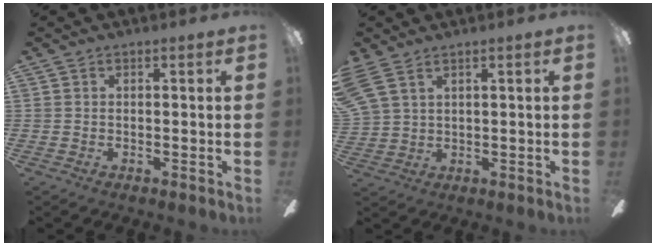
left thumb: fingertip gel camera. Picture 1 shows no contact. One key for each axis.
{"total": 4.9, "fx": 3.4, "fy": 2.4, "fz": 2.5, "tx": -0.056, "ty": -0.004, "tz": 0.070}